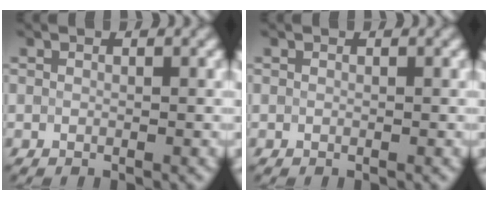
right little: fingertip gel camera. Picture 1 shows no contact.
{"total": 0.0}